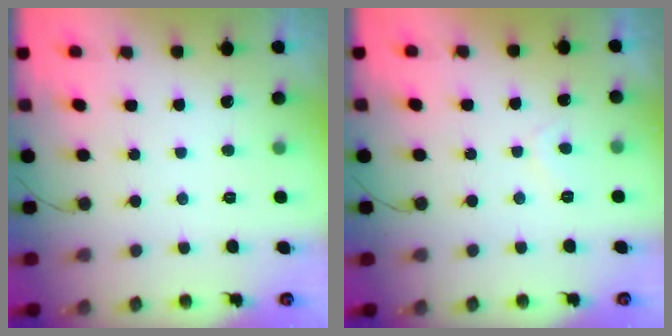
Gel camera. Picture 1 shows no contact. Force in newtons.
{"total": 2.0, "press": 1.9, "slide": 0.6}